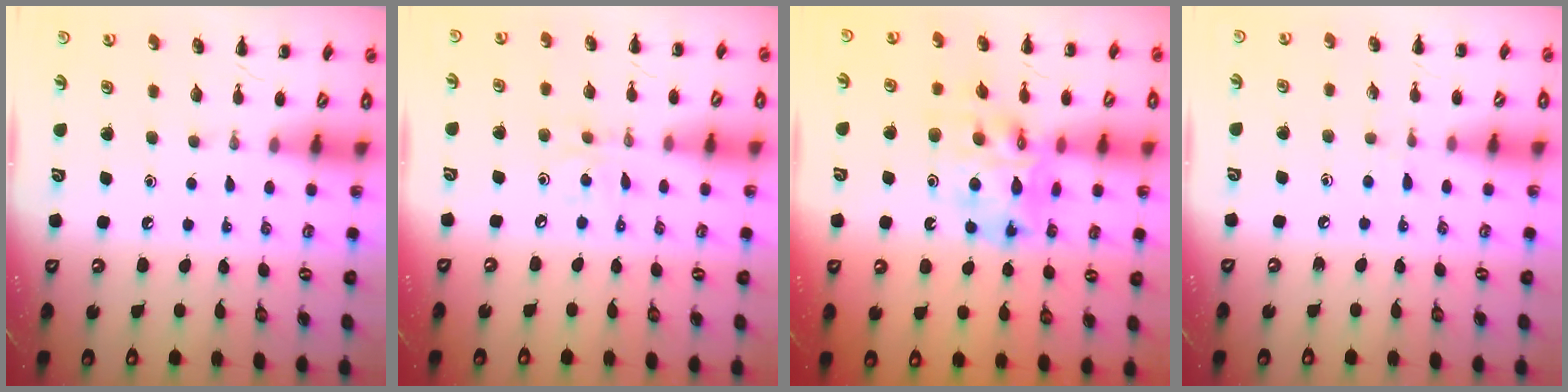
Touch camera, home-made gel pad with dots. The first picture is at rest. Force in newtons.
{"total": 3.1, "press": 3.1, "slide": 0.5}
{"total": 12.9, "press": 12.5, "slide": 3.6}
{"total": 4.8, "press": 4.4, "slide": 1.9}